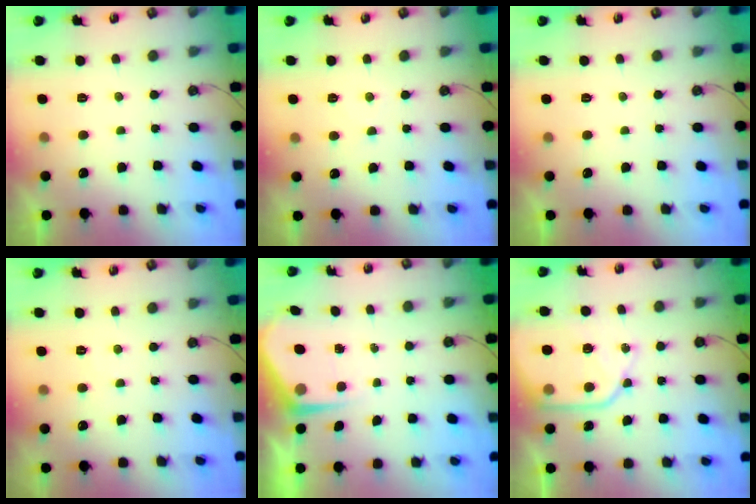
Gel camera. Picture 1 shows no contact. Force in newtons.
{"total": 2.5, "press": 2.5, "slide": 0.4}
{"total": 0.0}
{"total": 2.8, "press": 2.8, "slide": 0.5}
{"total": 5.8, "press": 5.8, "slide": 0.2}
{"total": 14.6, "press": 14.6, "slide": 1.4}